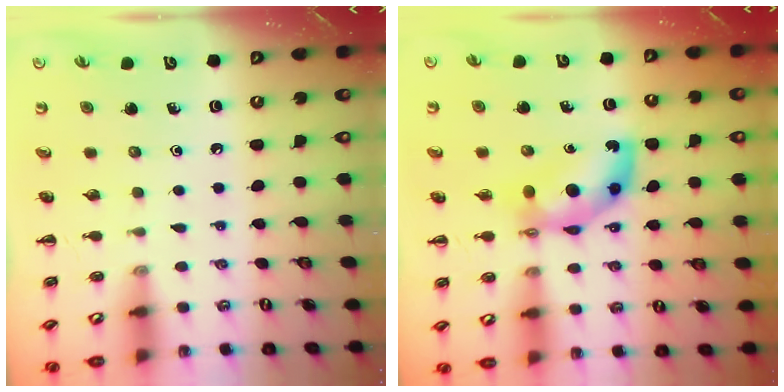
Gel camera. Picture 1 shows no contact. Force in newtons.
{"total": 8.0, "press": 7.9, "slide": 1.2}